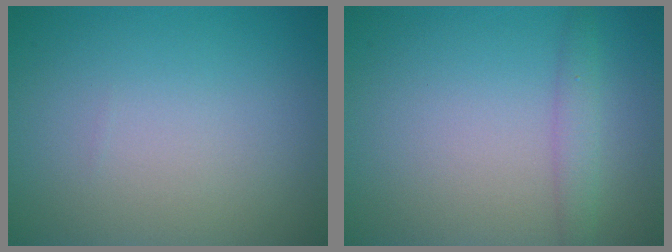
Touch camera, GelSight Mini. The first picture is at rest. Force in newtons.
{"total": 1.7, "press": 1.7, "slide": 0.2}